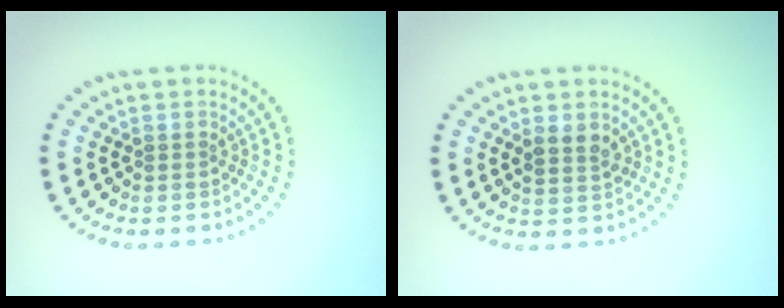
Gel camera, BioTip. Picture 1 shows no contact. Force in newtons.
{"total": 1.9, "press": 1.8, "slide": 0.6}